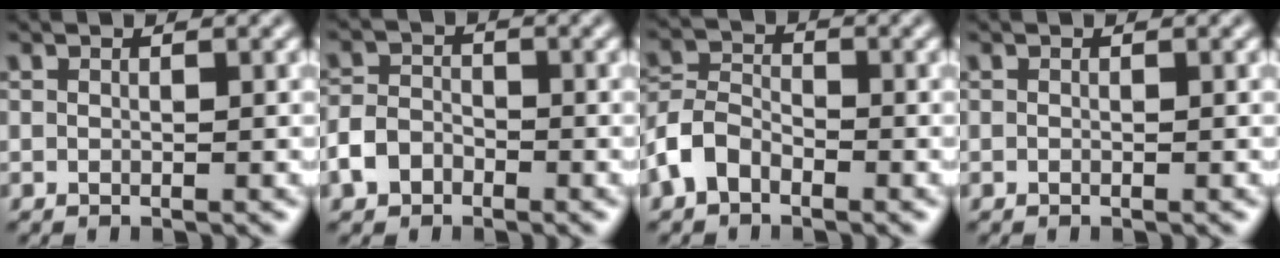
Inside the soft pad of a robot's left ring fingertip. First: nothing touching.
{"total": 2.9, "force": [-1.6, 2.1, 1.1], "torque": [-0.020, 0.003, -0.039]}
{"total": 3.5, "force": [-2.0, 2.2, 1.8], "torque": [-0.038, 0.007, -0.050]}
{"total": 0.0}